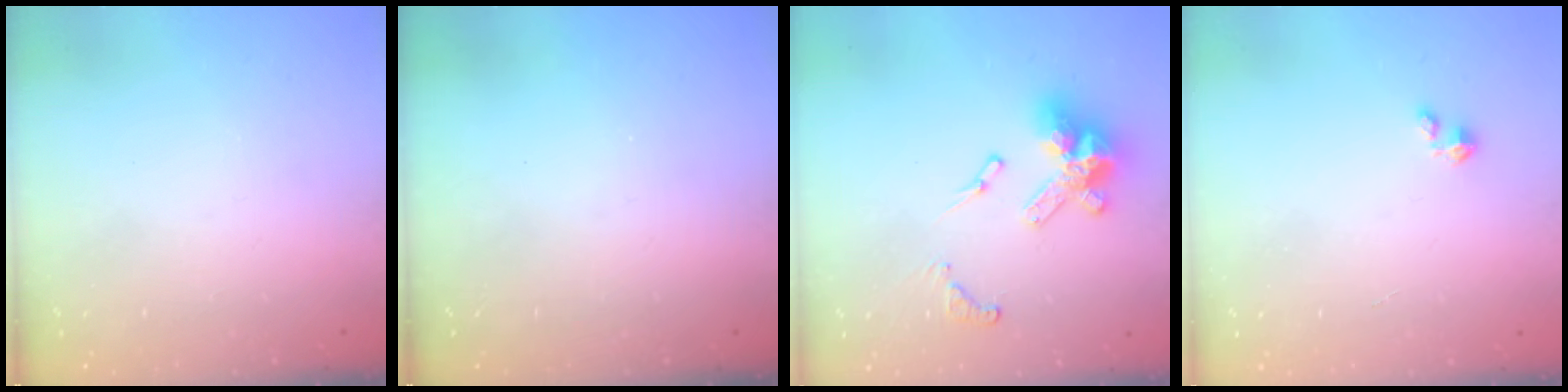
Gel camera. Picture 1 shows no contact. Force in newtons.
{"total": 0.0}
{"total": 14.1, "press": 14.1, "slide": 0.9}
{"total": 1.4, "press": 1.4, "slide": 0.2}